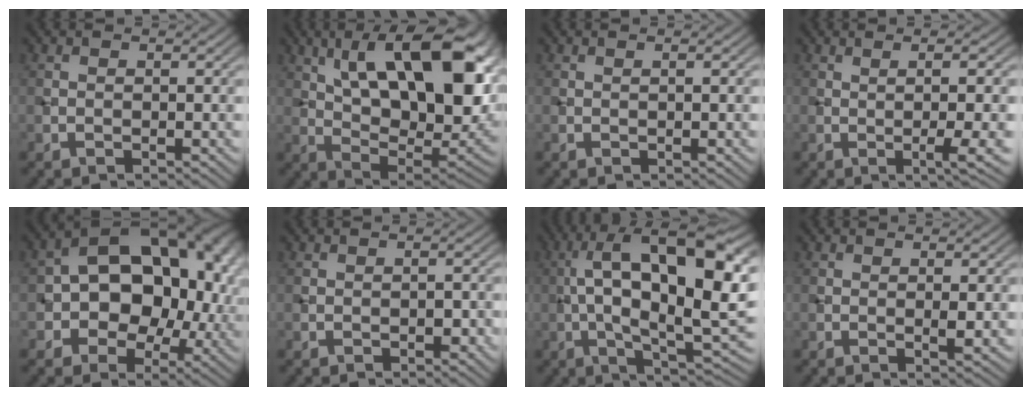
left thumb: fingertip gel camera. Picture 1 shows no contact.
{"total": 18.8, "force": [6.9, 8.1, 15.4], "torque": [-0.262, 0.015, 0.120]}
{"total": 0.5, "force": [0.2, 0.0, 0.5], "torque": [-0.009, 0.004, 0.002]}
{"total": 5.5, "force": [-0.1, 0.7, 5.5], "torque": [-0.092, 0.007, 0.001]}
{"total": 17.6, "force": [0.8, 12.4, 12.5], "torque": [-0.146, -0.005, 0.015]}
{"total": 1.2, "force": [-0.4, 0.5, 1.0], "torque": [-0.013, 0.003, -0.006]}
{"total": 18.2, "force": [2.8, 7.6, 16.3], "torque": [-0.275, 0.015, 0.048]}
{"total": 1.2, "force": [0.2, 0.1, 1.2], "torque": [-0.025, -0.001, 0.002]}